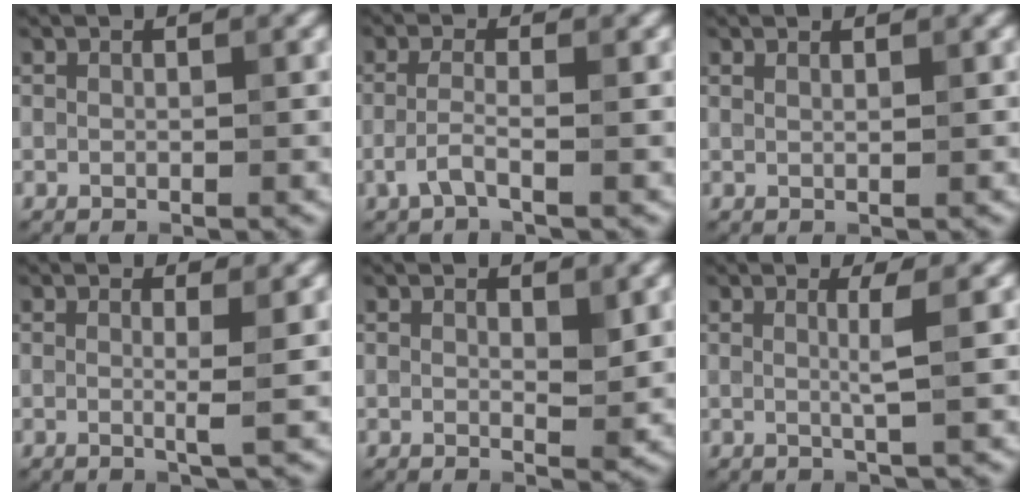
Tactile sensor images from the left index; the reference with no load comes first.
{"total": 2.1, "force": [-0.8, 0.4, 1.8], "torque": [-0.043, -0.001, -0.024]}
{"total": 1.2, "force": [1.0, 0.3, 0.5], "torque": [-0.003, -0.004, 0.008]}
{"total": 1.9, "force": [0.1, 0.3, 1.9], "torque": [-0.031, -0.003, -0.007]}
{"total": 1.5, "force": [0.4, 0.6, 1.3], "torque": [-0.016, -0.008, 0.008]}
{"total": 1.9, "force": [0.3, 0.3, 1.9], "torque": [-0.033, -0.002, -0.004]}